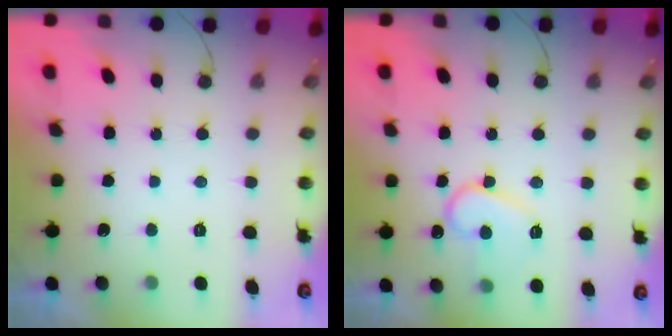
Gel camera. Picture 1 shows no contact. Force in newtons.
{"total": 12.2, "press": 12.1, "slide": 1.3}